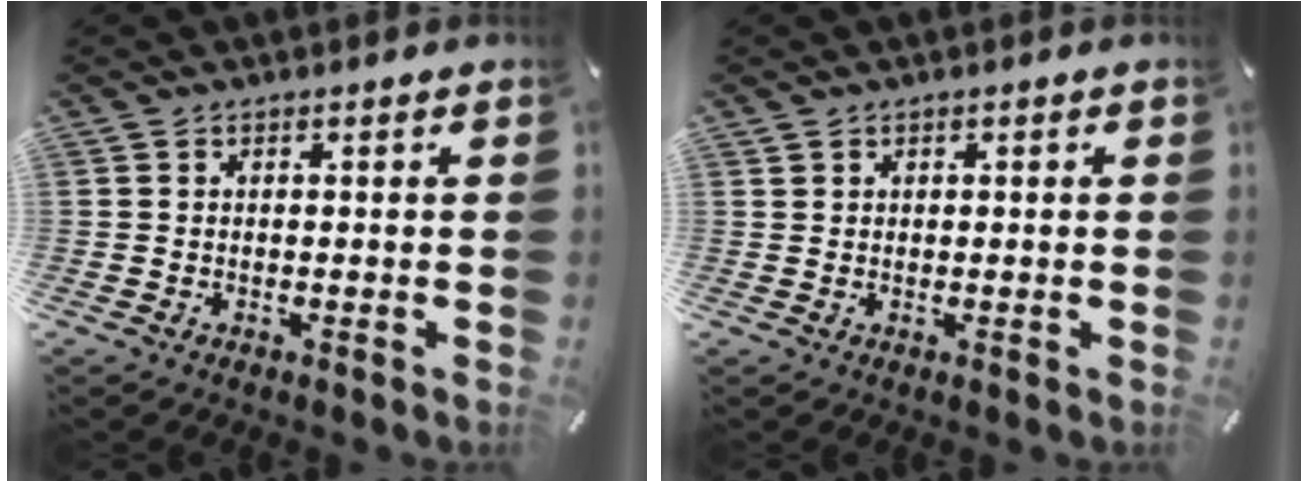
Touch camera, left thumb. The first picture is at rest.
{"total": 0.8, "force": [0.3, 0.7, 0.1], "torque": [-0.002, 0.003, 0.006]}